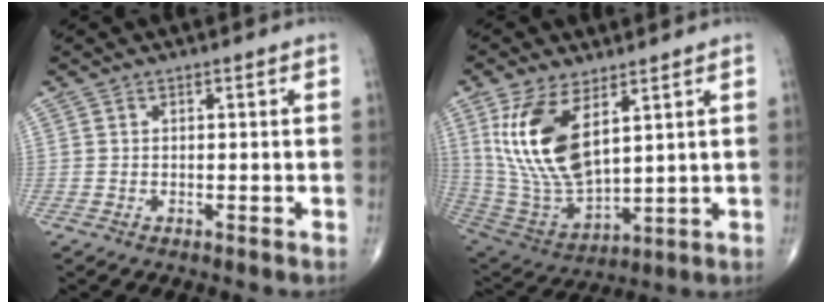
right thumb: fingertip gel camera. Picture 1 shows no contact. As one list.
[{"total": 16.7, "force": [6.5, 7.7, 13.3], "torque": [-0.253, -0.030, 0.146]}]